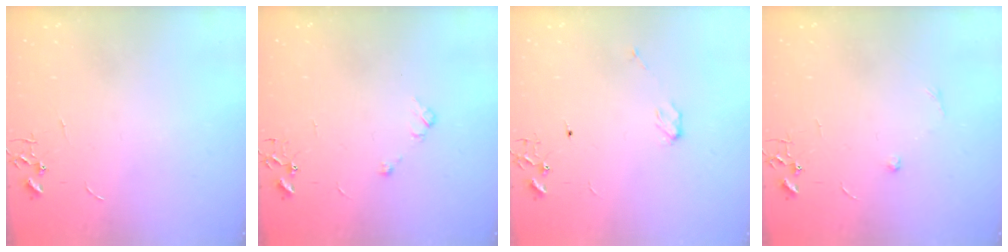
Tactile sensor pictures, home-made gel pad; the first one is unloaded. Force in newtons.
{"total": 4.9, "press": 4.8, "slide": 1.2}
{"total": 3.4, "press": 3.4, "slide": 0.5}
{"total": 4.1, "press": 3.9, "slide": 1.2}